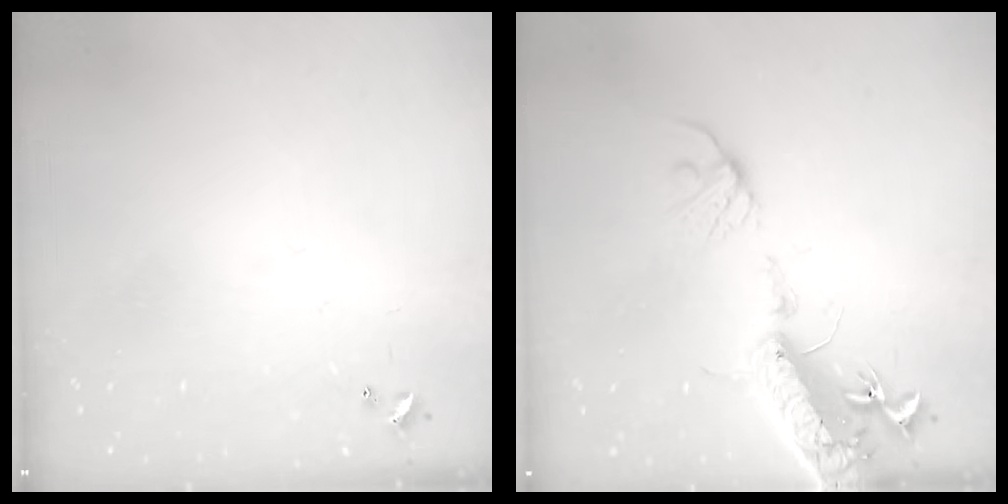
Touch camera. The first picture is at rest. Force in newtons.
{"total": 17.9, "press": 17.4, "slide": 4.2}